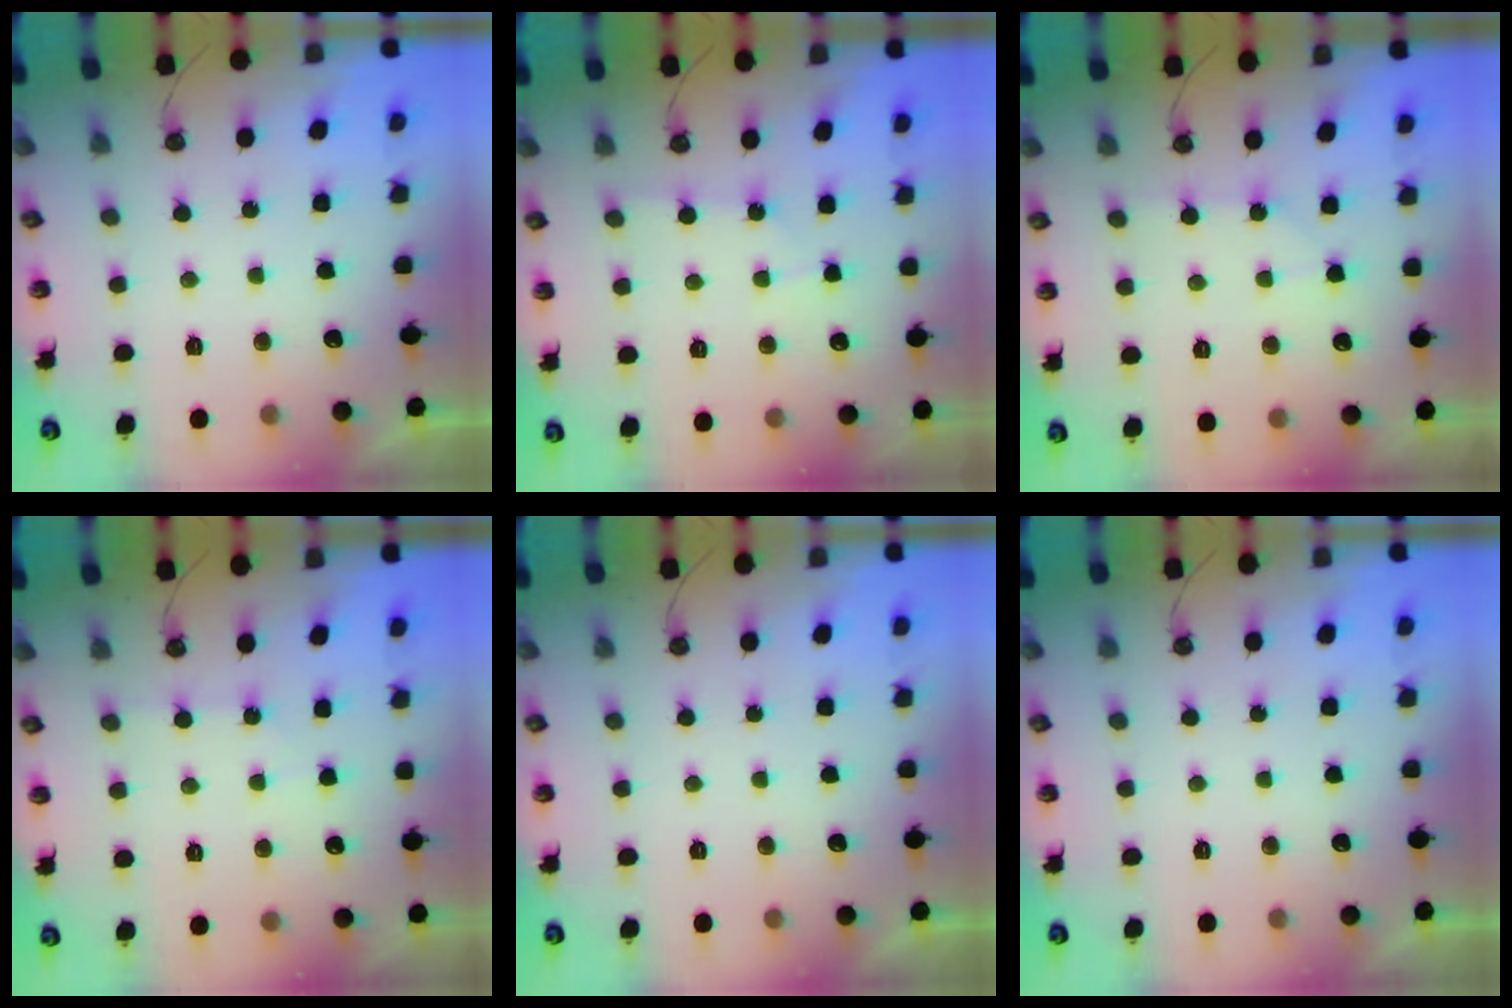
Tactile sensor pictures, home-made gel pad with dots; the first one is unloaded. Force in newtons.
{"total": 2.6, "press": 2.6, "slide": 0.3}
{"total": 3.4, "press": 3.4, "slide": 0.5}
{"total": 2.5, "press": 2.5, "slide": 0.4}
{"total": 0.0}
{"total": 0.0}